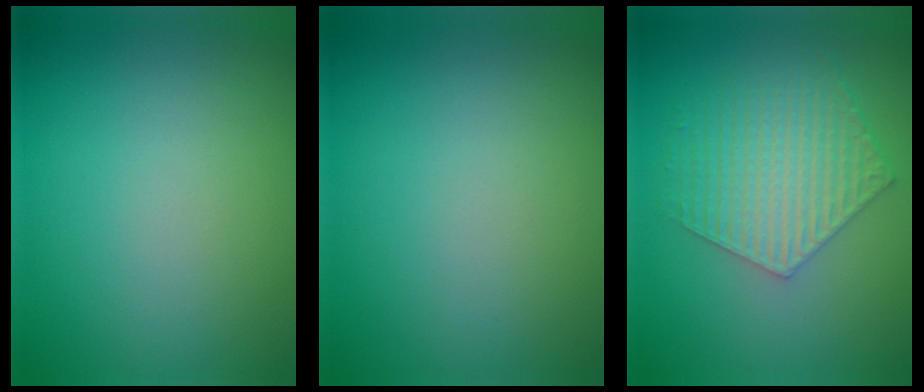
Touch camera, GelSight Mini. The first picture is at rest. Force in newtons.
{"total": 0.0}
{"total": 5.8, "press": 4.3, "slide": 3.8}